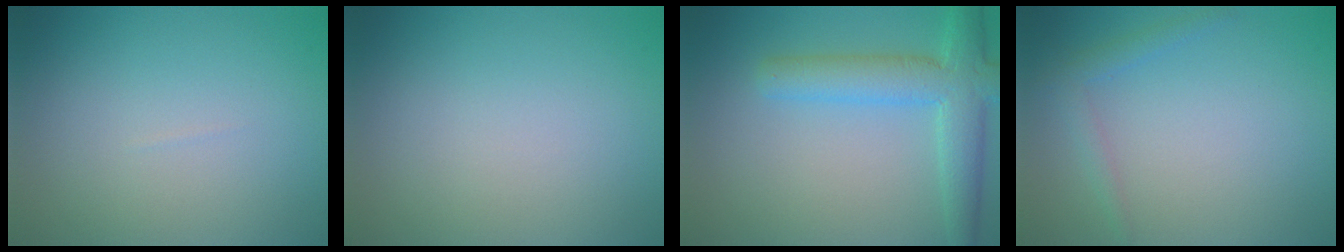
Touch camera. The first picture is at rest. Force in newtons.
{"total": 0.0}
{"total": 5.4, "press": 5.4, "slide": 0.2}
{"total": 1.6, "press": 1.6, "slide": 0.1}